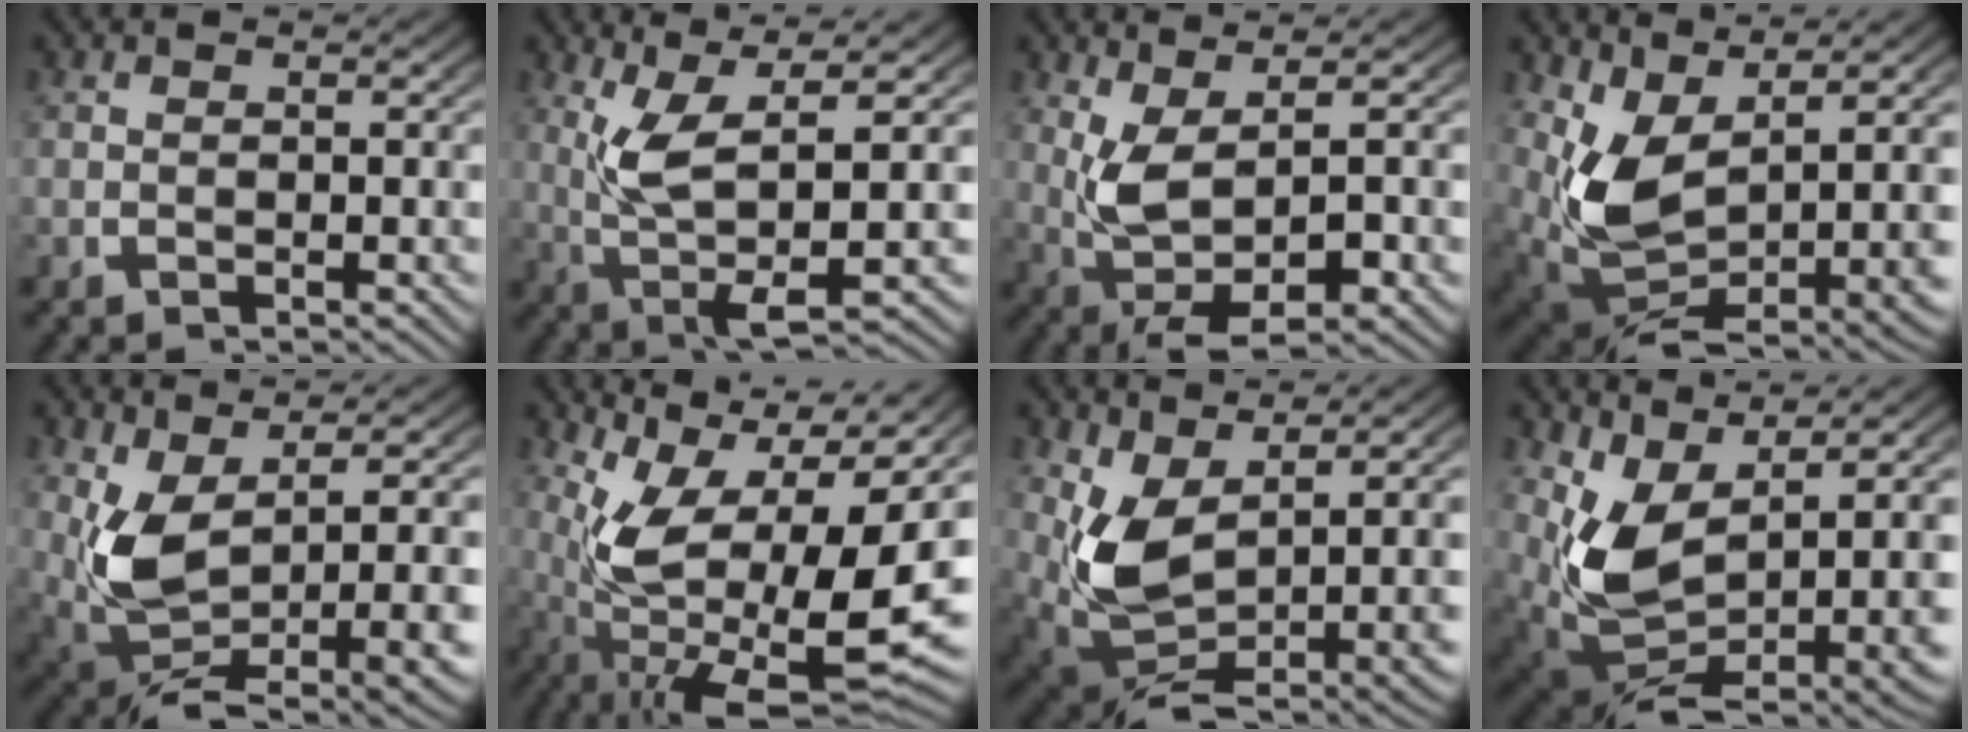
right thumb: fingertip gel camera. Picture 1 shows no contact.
{"total": 8.1, "force": [1.4, 3.7, 7.1], "torque": [-0.148, -0.025, 0.032]}
{"total": 7.3, "force": [0.0, 4.3, 6.0], "torque": [-0.149, -0.037, 0.022]}
{"total": 11.7, "force": [0.4, 6.9, 9.5], "torque": [-0.213, -0.066, 0.043]}
{"total": 10.1, "force": [-0.2, 5.6, 8.4], "torque": [-0.201, -0.060, 0.038]}
{"total": 18.4, "force": [-1.0, 10.8, 14.9], "torque": [-0.284, -0.076, 0.026]}
{"total": 9.5, "force": [0.7, 5.2, 7.9], "torque": [-0.172, -0.050, 0.042]}
{"total": 12.8, "force": [-0.4, 7.8, 10.1], "torque": [-0.233, -0.079, 0.034]}